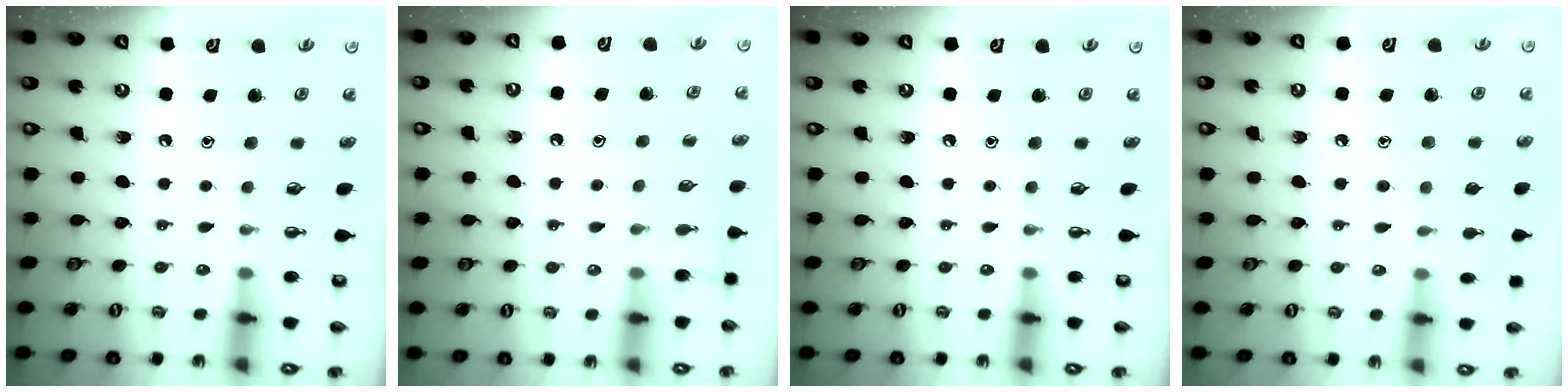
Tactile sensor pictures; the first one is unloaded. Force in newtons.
{"total": 5.1, "press": 5.1, "slide": 0.6}
{"total": 0.0}
{"total": 6.8, "press": 6.7, "slide": 0.7}